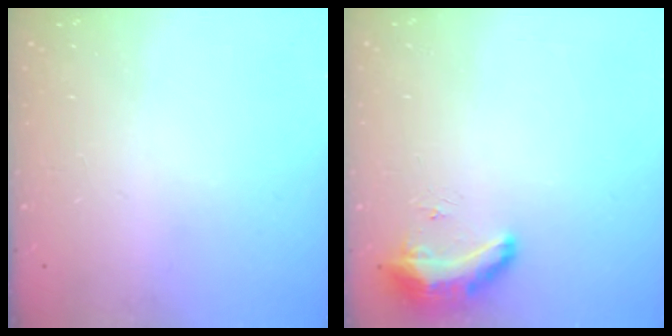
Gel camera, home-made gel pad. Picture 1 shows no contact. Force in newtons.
{"total": 16.1, "press": 10.6, "slide": 12.1}